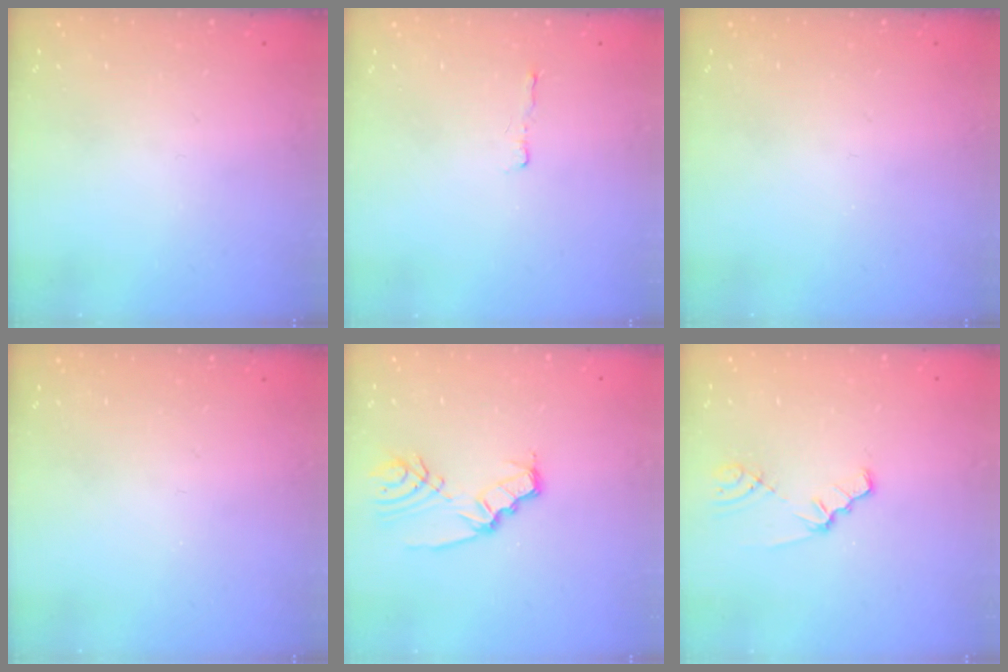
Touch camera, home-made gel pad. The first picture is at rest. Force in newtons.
{"total": 2.9, "press": 2.8, "slide": 0.5}
{"total": 0.0}
{"total": 0.0}
{"total": 6.5, "press": 6.5, "slide": 0.5}
{"total": 1.5, "press": 1.5, "slide": 0.3}